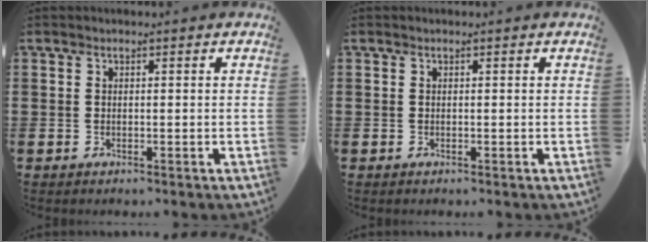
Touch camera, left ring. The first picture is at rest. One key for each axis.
{"total": 0.0}